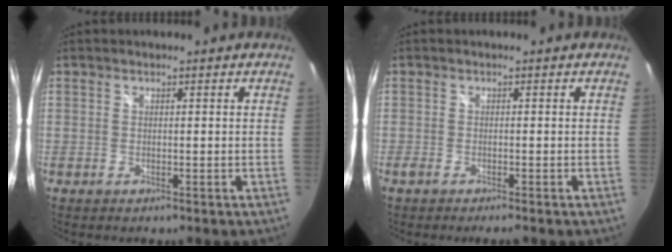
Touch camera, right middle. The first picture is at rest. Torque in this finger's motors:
{"motor_torque": [0.77, -0.67, 0.11, 0.06]}